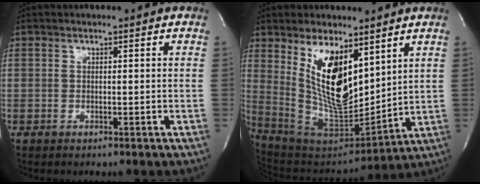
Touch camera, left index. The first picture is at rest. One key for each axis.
{"total": 14.0, "fx": 6.0, "fy": 5.4, "fz": 11.5, "tx": -0.222, "ty": -0.010, "tz": 0.125}